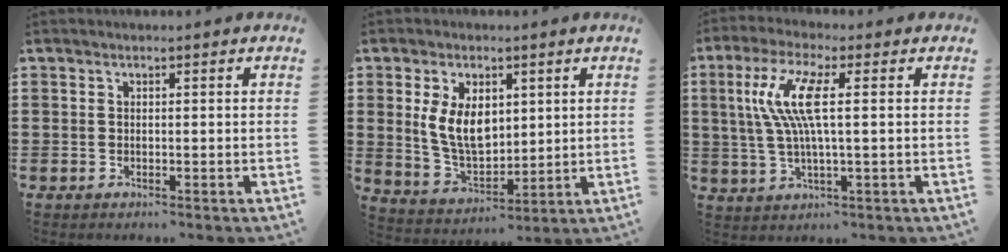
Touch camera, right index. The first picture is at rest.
{"total": 8.0, "force": [1.9, 5.0, 6.0], "torque": [-0.131, 0.006, 0.033]}
{"total": 8.4, "force": [1.3, 1.3, 8.2], "torque": [-0.185, -0.012, 0.010]}